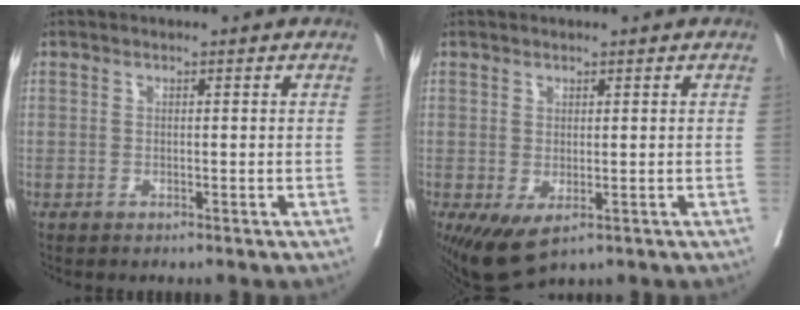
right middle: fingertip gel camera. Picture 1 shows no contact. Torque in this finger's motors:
{"motor_torque": [0.29, -0.26, 0.46, 0.07]}